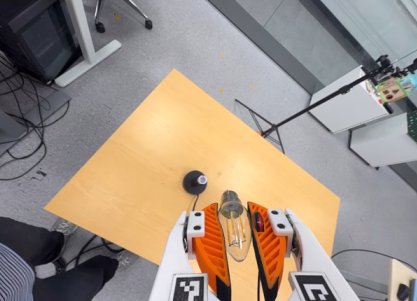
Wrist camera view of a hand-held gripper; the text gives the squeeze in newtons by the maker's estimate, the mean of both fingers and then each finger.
{"total": 20.6, "left": 22.9, "right": 18.3}